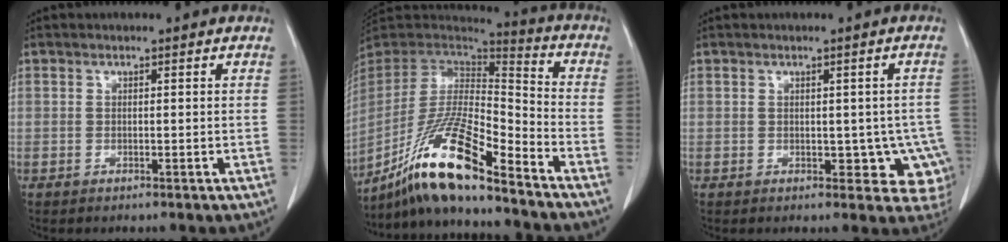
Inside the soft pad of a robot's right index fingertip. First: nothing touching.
{"total": 17.1, "force": [-12.4, 1.5, 11.7], "torque": [-0.231, -0.010, -0.230]}
{"total": 6.1, "force": [-0.7, 3.8, 4.7], "torque": [-0.019, 0.009, -0.001]}